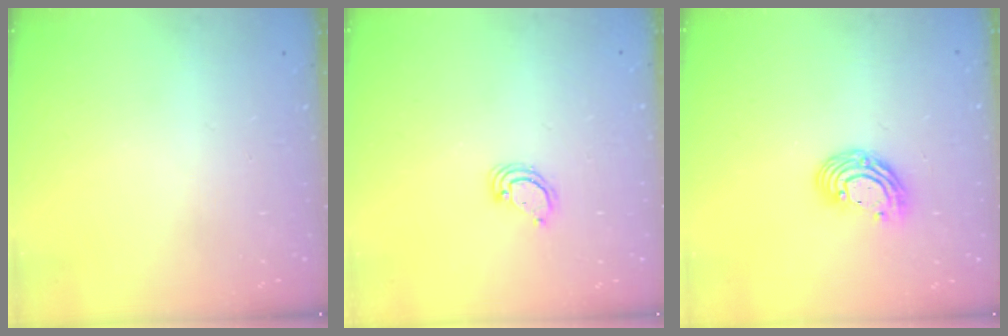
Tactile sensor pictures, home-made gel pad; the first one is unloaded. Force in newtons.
{"total": 4.1, "press": 4.1, "slide": 0.2}
{"total": 9.2, "press": 9.2, "slide": 0.6}